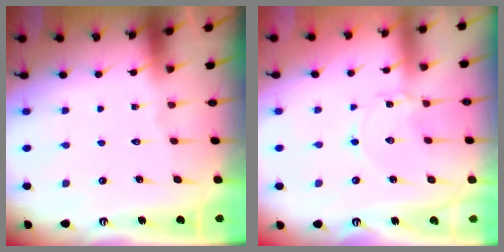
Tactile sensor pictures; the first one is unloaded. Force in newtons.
{"total": 1.9, "press": 1.8, "slide": 0.3}